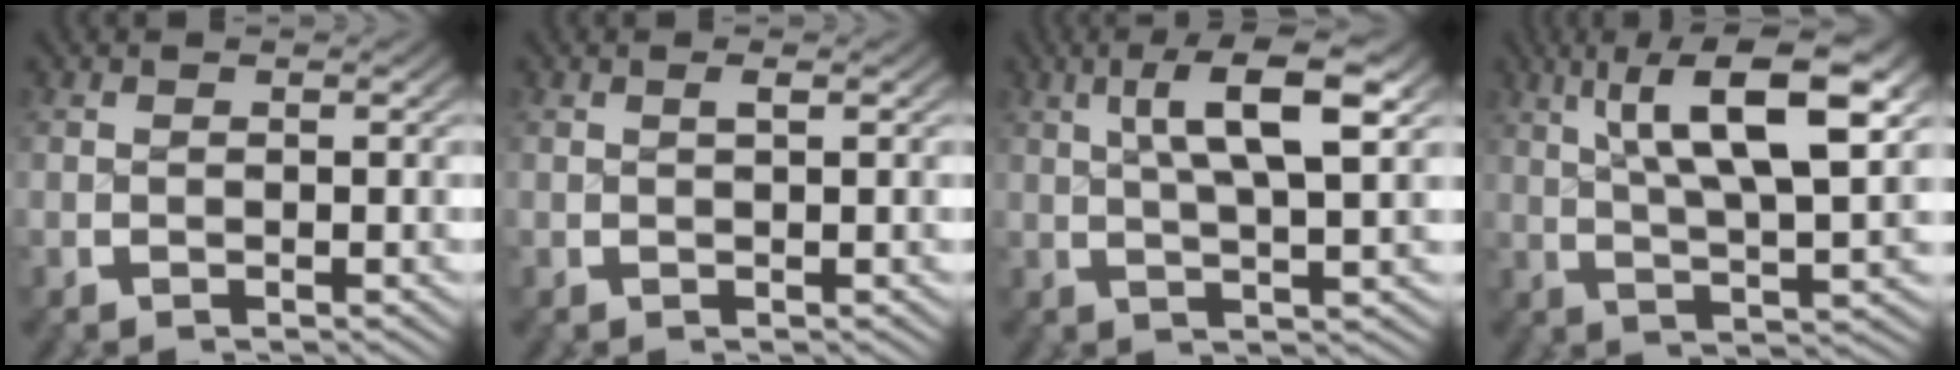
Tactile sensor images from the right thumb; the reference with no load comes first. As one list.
[{"total": 0.5, "force": [0.4, 0.1, 0.4], "torque": [-0.003, -0.002, 0.009]}, {"total": 7.4, "force": [3.4, 2.4, 6.2], "torque": [-0.095, 0.010, 0.047]}, {"total": 9.7, "force": [3.0, 4.2, 8.2], "torque": [-0.128, -0.007, 0.047]}]